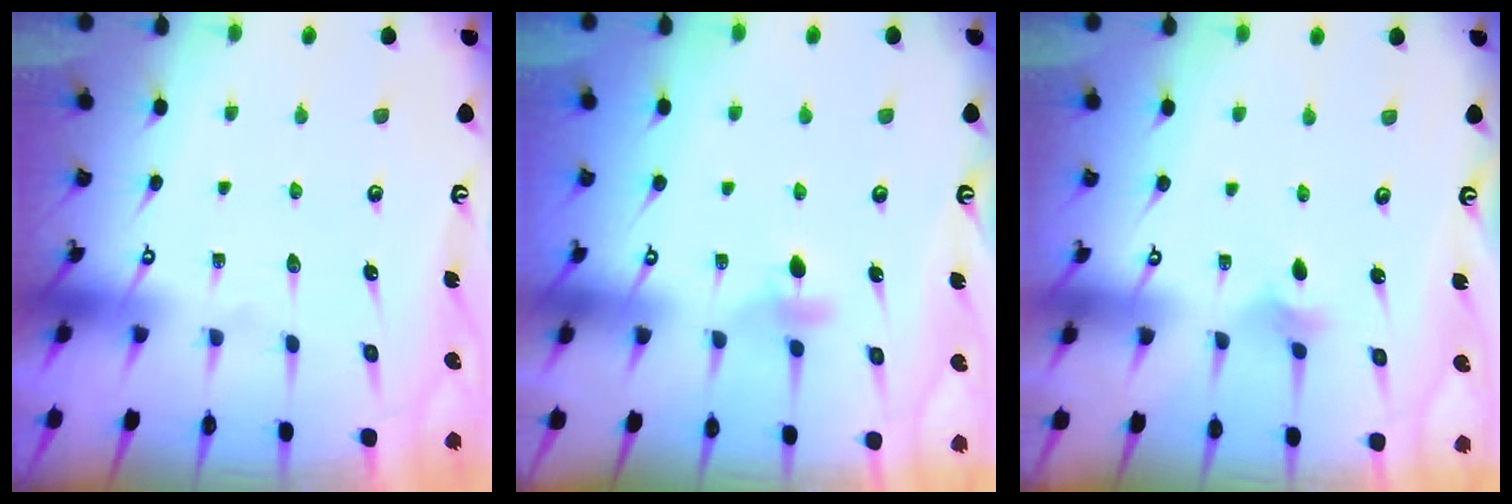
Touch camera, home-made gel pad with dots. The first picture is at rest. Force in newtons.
{"total": 3.7, "press": 3.6, "slide": 0.8}
{"total": 2.0, "press": 1.9, "slide": 0.5}